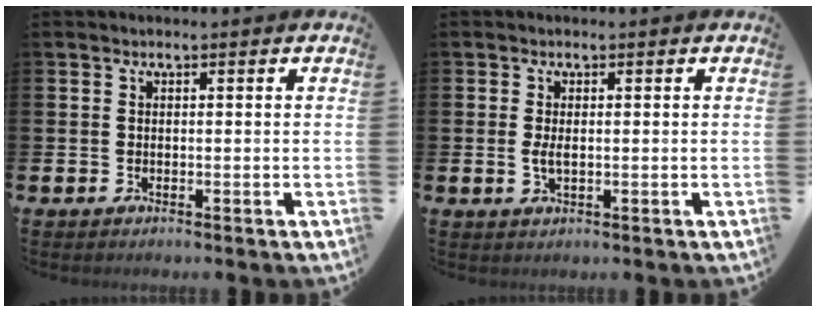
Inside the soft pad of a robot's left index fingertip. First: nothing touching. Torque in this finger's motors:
{"motor_torque": [0.58, 0.08, 0.20, 0.09]}